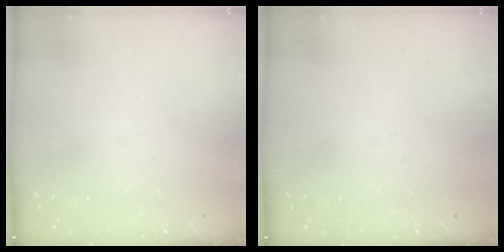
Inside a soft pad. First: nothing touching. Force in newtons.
{"total": 0.0}